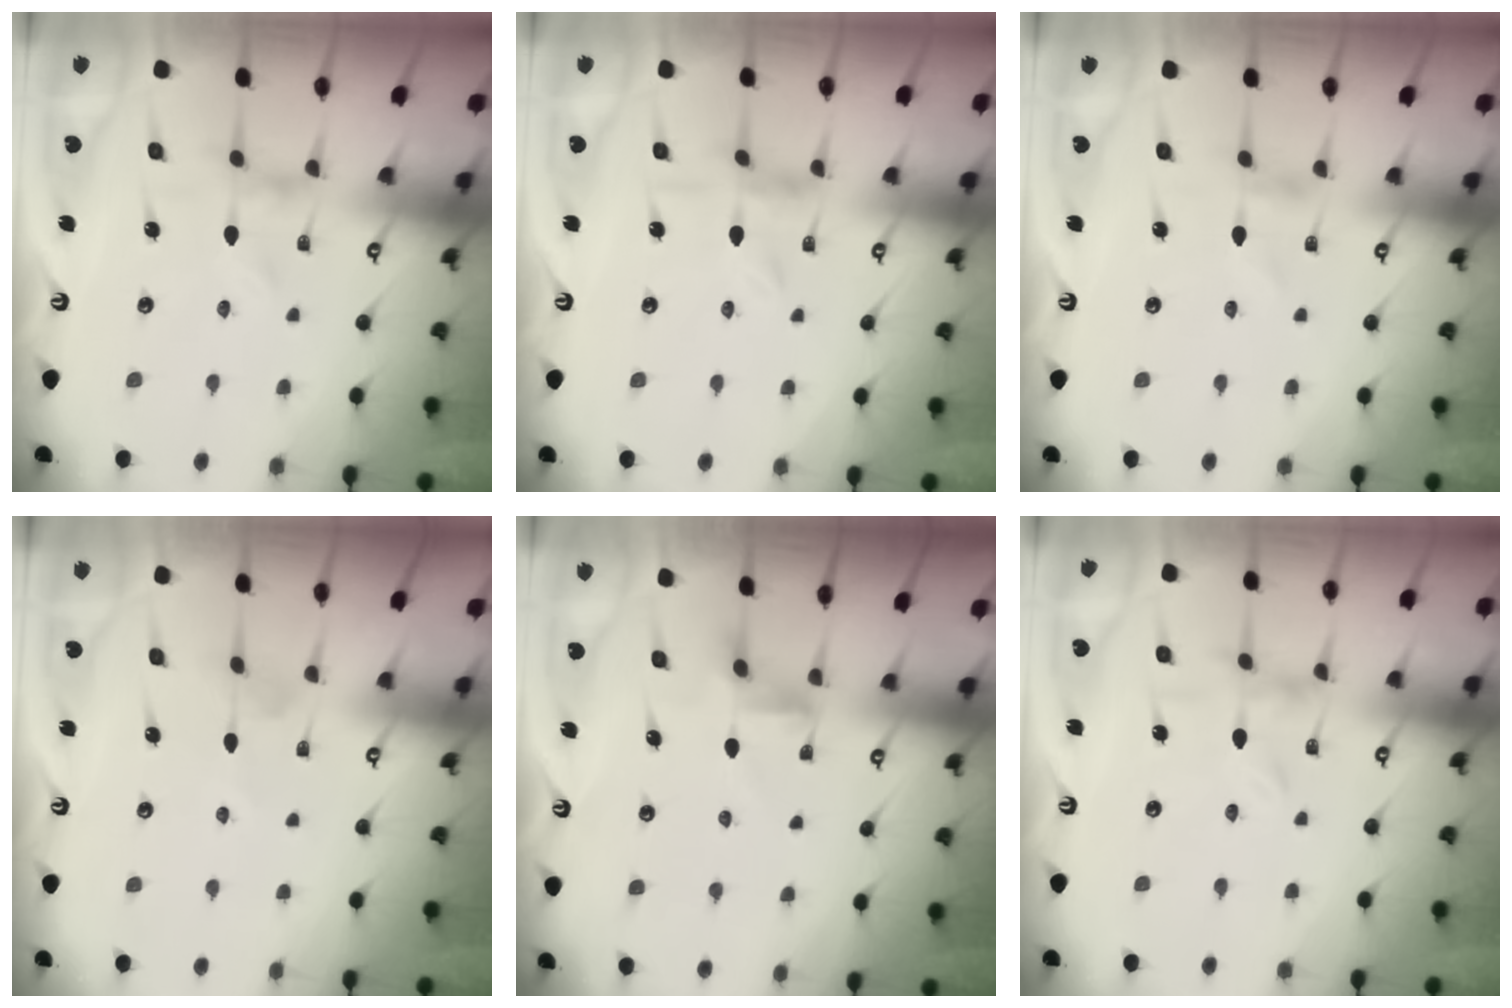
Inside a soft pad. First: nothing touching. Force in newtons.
{"total": 1.6, "press": 1.6, "slide": 0.2}
{"total": 0.6, "press": 0.6, "slide": 0.1}
{"total": 0.7, "press": 0.6, "slide": 0.2}
{"total": 3.0, "press": 2.9, "slide": 0.5}
{"total": 0.0}